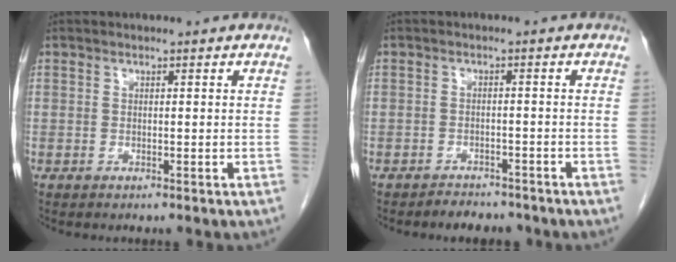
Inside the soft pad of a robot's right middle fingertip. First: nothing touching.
{"total": 3.8, "force": [-3.4, 1.7, 0.4], "torque": [-0.009, 0.002, -0.047]}